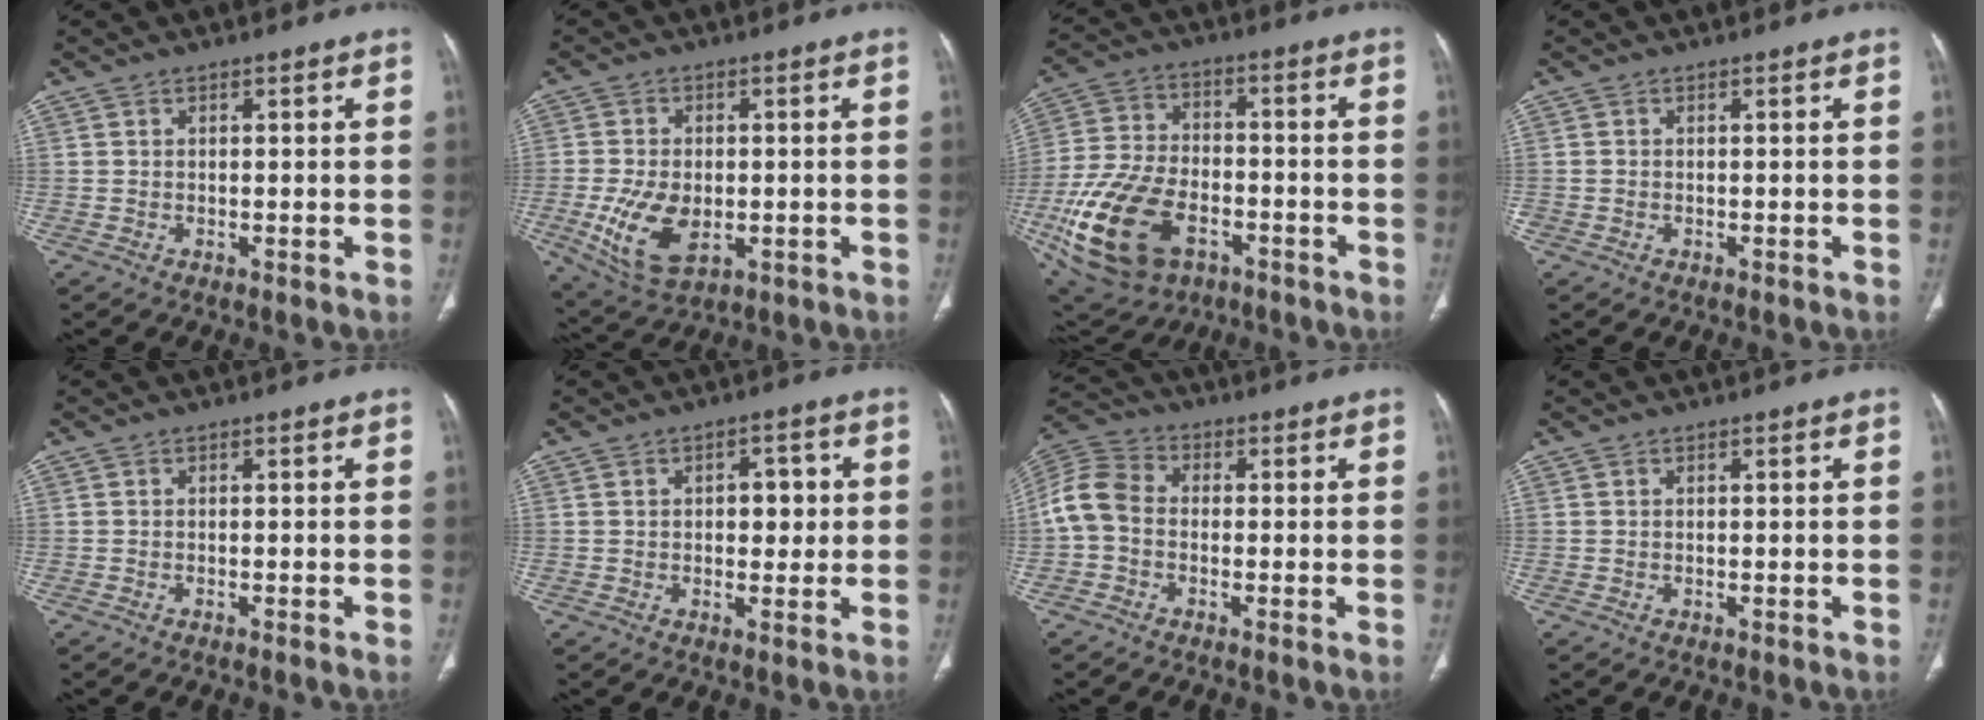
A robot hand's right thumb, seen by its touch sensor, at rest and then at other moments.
{"total": 10.6, "force": [-1.9, 7.0, 7.7], "torque": [-0.148, -0.003, -0.020]}
{"total": 20.9, "force": [-7.7, 13.8, 13.7], "torque": [-0.287, 0.024, -0.123]}
{"total": 0.6, "force": [-0.3, 0.5, 0.1], "torque": [-0.005, 0.004, -0.008]}
{"total": 0.7, "force": [0.1, 0.1, -0.7], "torque": [0.013, 0.004, 0.001]}
{"total": 4.8, "force": [0.5, 3.2, 3.6], "torque": [-0.024, 0.004, 0.004]}
{"total": 7.2, "force": [-0.4, 5.9, 4.1], "torque": [-0.083, 0.021, -0.029]}
{"total": 0.0}